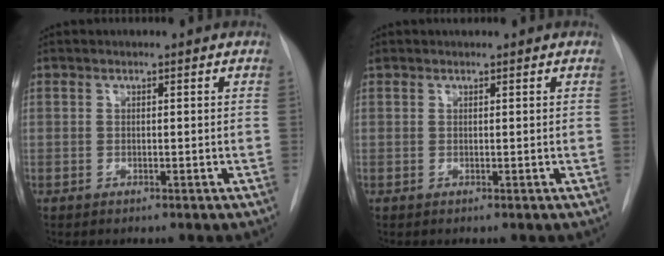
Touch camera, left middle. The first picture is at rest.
{"total": 0.9, "force": [0.8, 0.4, 0.1], "torque": [-0.011, 0.021, 0.018]}